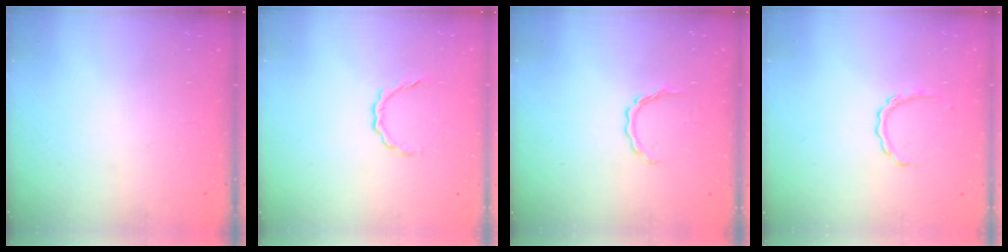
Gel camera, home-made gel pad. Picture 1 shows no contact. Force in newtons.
{"total": 3.8, "press": 3.6, "slide": 1.2}
{"total": 4.4, "press": 4.4, "slide": 0.7}
{"total": 4.4, "press": 4.4, "slide": 0.2}